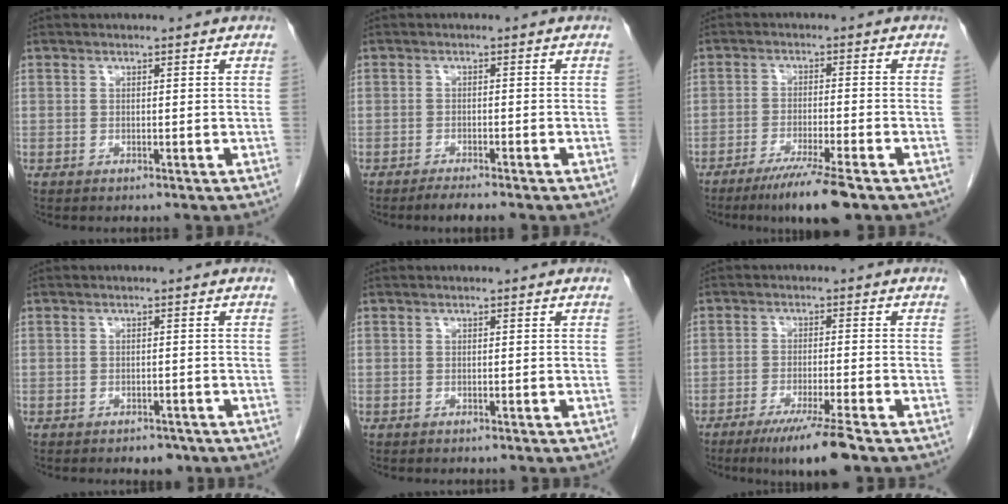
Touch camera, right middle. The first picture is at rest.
{"total": 2.4, "force": [-2.0, -0.1, 1.2], "torque": [-0.024, -0.004, -0.034]}
{"total": 8.1, "force": [-5.7, -0.1, 5.7], "torque": [-0.091, -0.020, -0.095]}
{"total": 2.5, "force": [-1.9, 1.2, 1.0], "torque": [-0.016, 0.001, -0.019]}
{"total": 0.0}
{"total": 7.9, "force": [-5.4, -0.5, 5.7], "torque": [-0.092, -0.021, -0.092]}